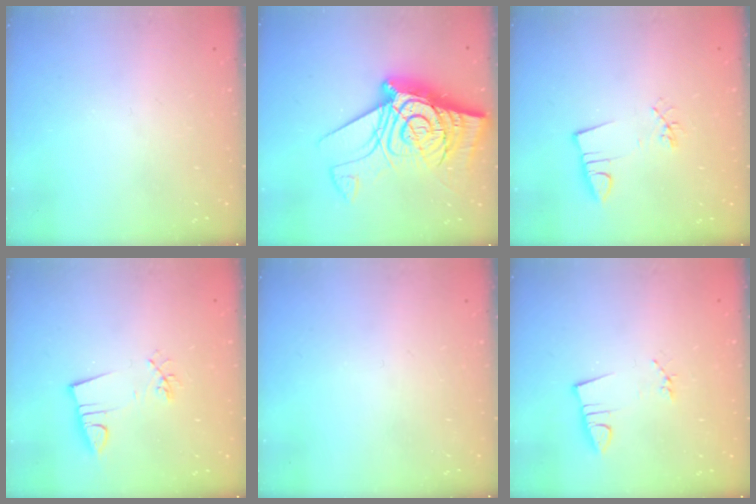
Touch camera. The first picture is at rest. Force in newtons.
{"total": 21.5, "press": 21.3, "slide": 2.7}
{"total": 2.5, "press": 0.9, "slide": 2.4}
{"total": 3.5, "press": 2.2, "slide": 2.8}
{"total": 0.0}
{"total": 2.9, "press": 1.4, "slide": 2.5}